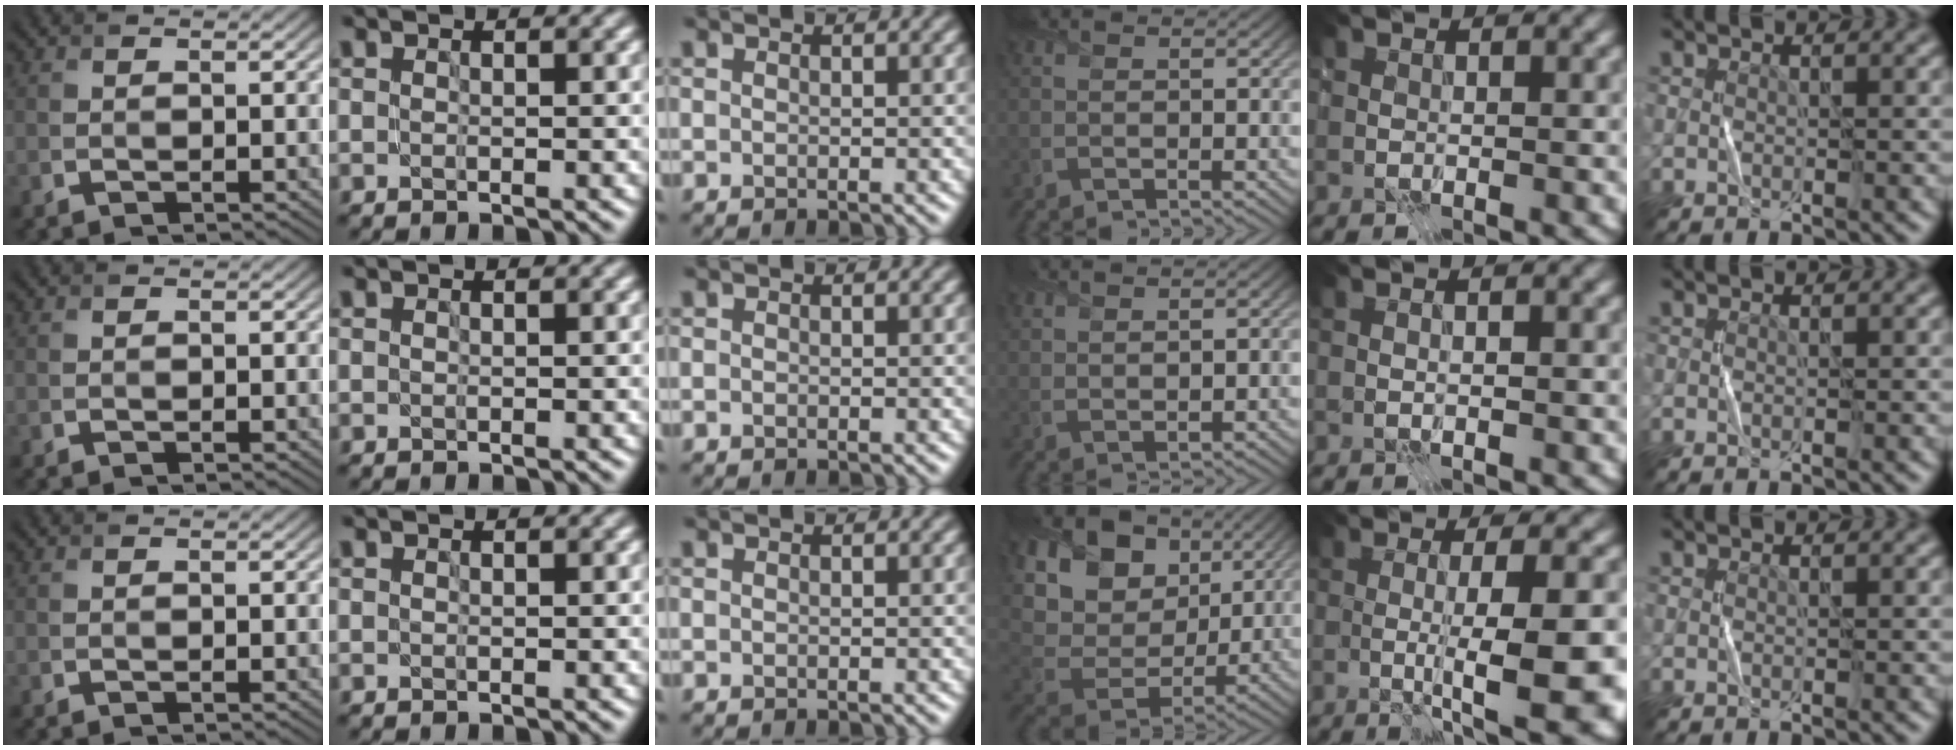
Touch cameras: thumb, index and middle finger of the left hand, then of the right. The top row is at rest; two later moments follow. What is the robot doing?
{"motion": "fold", "object": "shorts"}